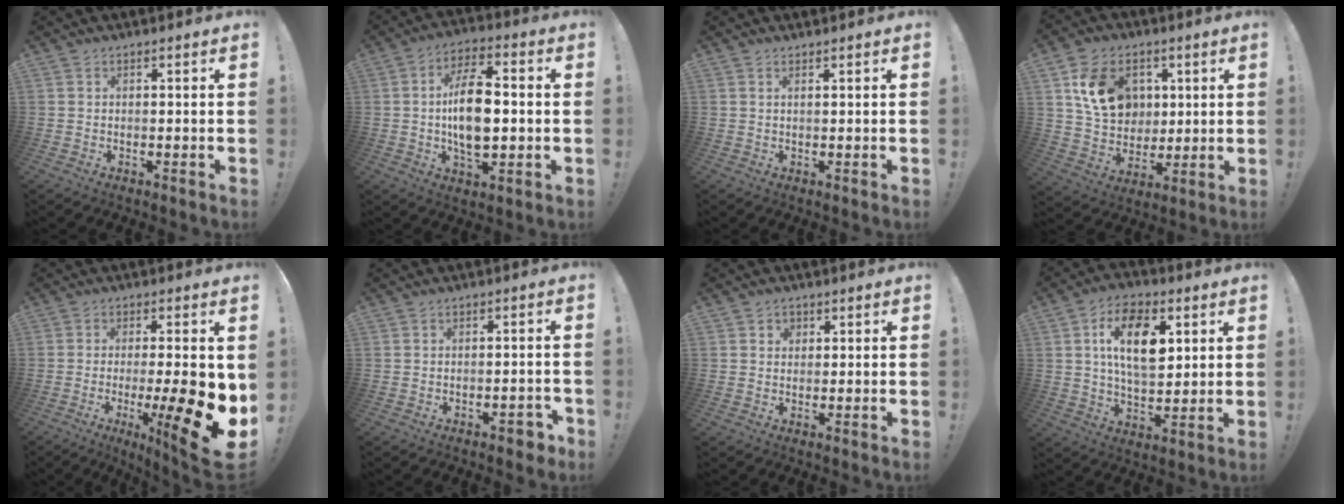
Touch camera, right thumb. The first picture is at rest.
{"total": 13.8, "force": [-0.4, 7.2, 11.8], "torque": [-0.202, 0.006, -0.009]}
{"total": 0.8, "force": [0.6, -0.3, 0.5], "torque": [-0.009, 0.001, 0.010]}
{"total": 15.1, "force": [5.4, 11.8, 7.8], "torque": [-0.120, -0.008, 0.111]}
{"total": 18.9, "force": [-2.8, 3.8, 18.3], "torque": [-0.258, -0.016, -0.033]}
{"total": 4.2, "force": [-2.5, 1.8, 2.8], "torque": [-0.031, 0.014, -0.041]}
{"total": 2.2, "force": [0.9, 2.0, 0.6], "torque": [-0.004, -0.004, 0.015]}
{"total": 15.0, "force": [4.5, 8.6, 11.4], "torque": [-0.193, -0.001, 0.078]}